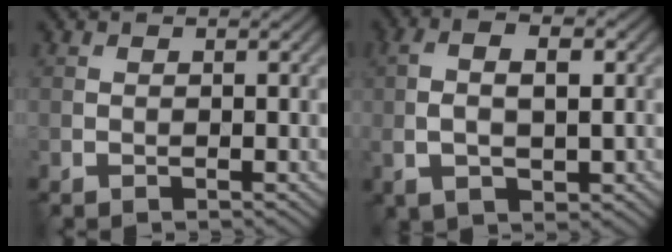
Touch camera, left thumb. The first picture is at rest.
{"total": 6.5, "force": [-0.3, 2.9, 5.8], "torque": [-0.115, 0.003, -0.005]}